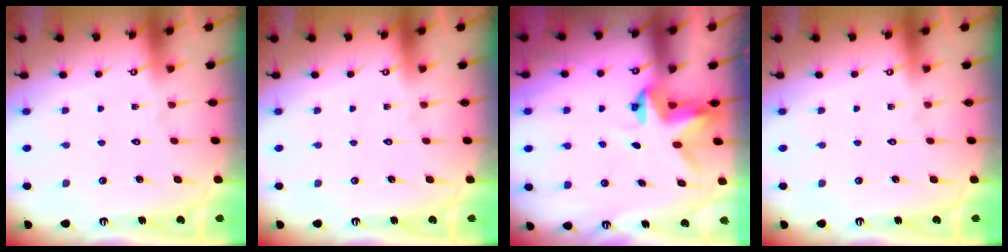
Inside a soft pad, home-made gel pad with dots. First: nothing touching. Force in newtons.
{"total": 0.0}
{"total": 3.8, "press": 3.8, "slide": 0.2}
{"total": 0.0}